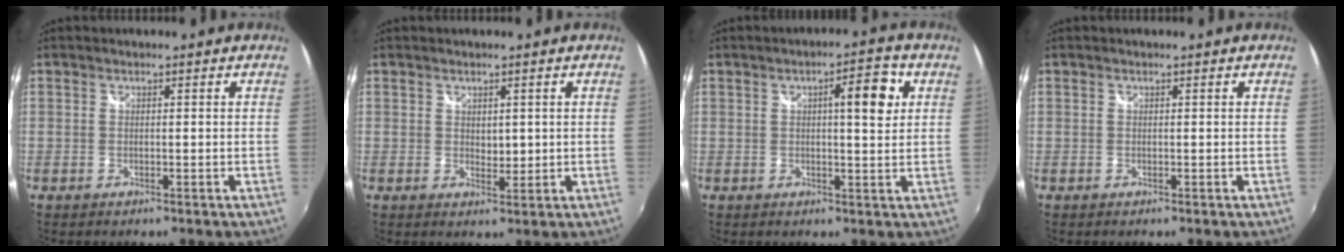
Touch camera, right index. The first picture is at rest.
{"total": 1.8, "force": [0.5, 1.3, 1.2], "torque": [-0.016, 0.000, 0.009]}
{"total": 6.6, "force": [1.9, 1.6, 6.1], "torque": [-0.075, 0.016, 0.027]}
{"total": 0.0}